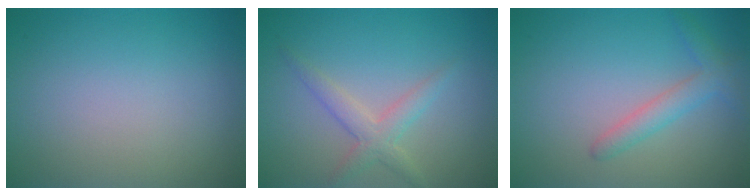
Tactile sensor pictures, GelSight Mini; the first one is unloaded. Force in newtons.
{"total": 2.5, "press": 2.5, "slide": 0.0}
{"total": 2.3, "press": 2.3, "slide": 0.1}